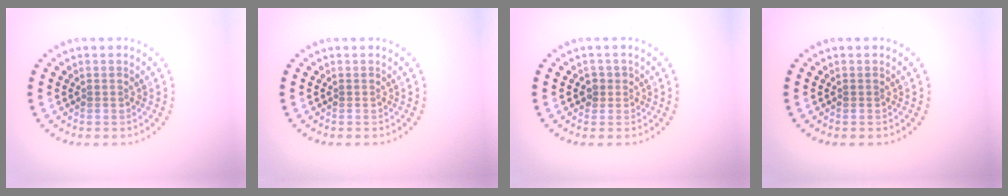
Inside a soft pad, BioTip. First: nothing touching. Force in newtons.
{"total": 0.0}
{"total": 1.3, "press": 1.1, "slide": 0.7}
{"total": 0.0}